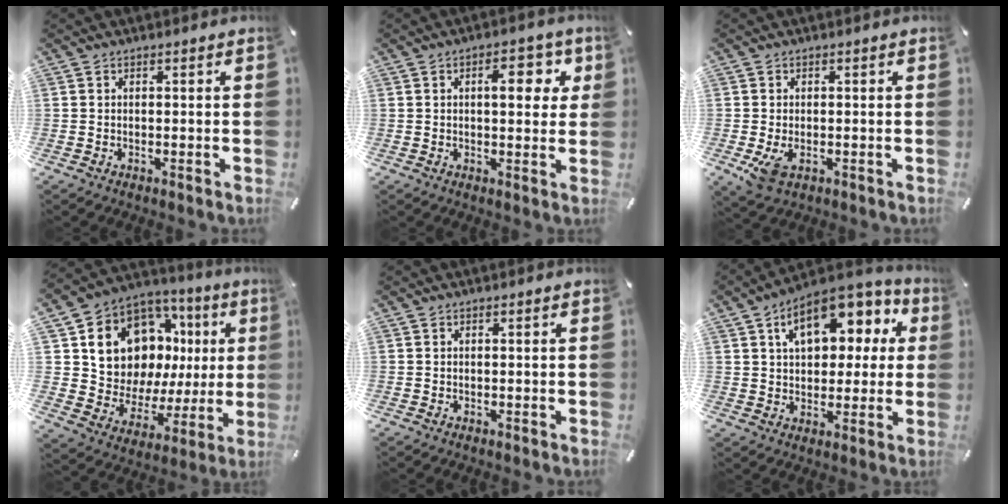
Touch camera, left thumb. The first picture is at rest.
{"total": 8.2, "force": [2.5, 4.1, 6.7], "torque": [-0.081, -0.009, 0.032]}
{"total": 3.8, "force": [-1.0, 2.3, 2.8], "torque": [-0.057, -0.007, -0.020]}
{"total": 13.5, "force": [6.9, 10.2, 5.6], "torque": [-0.097, -0.067, 0.133]}
{"total": 0.0}
{"total": 14.5, "force": [6.3, 9.1, 9.3], "torque": [-0.136, -0.021, 0.111]}